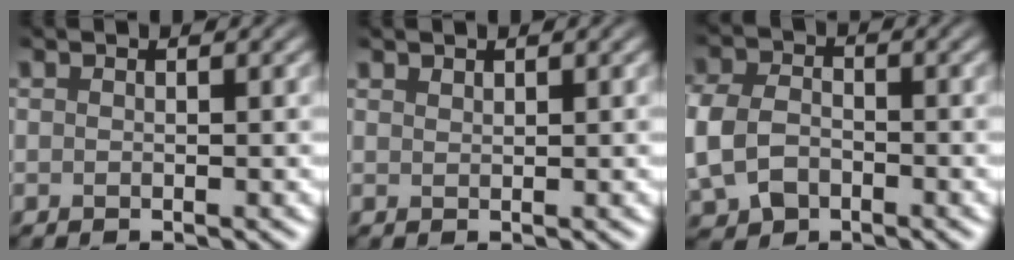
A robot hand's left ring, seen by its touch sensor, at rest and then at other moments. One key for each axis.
{"total": 0.7, "fx": 0.6, "fy": 0.2, "fz": 0.1, "tx": -0.002, "ty": -0.001, "tz": 0.015}
{"total": 4.9, "fx": -1.4, "fy": 3.8, "fz": 2.8, "tx": -0.072, "ty": -0.008, "tz": -0.033}